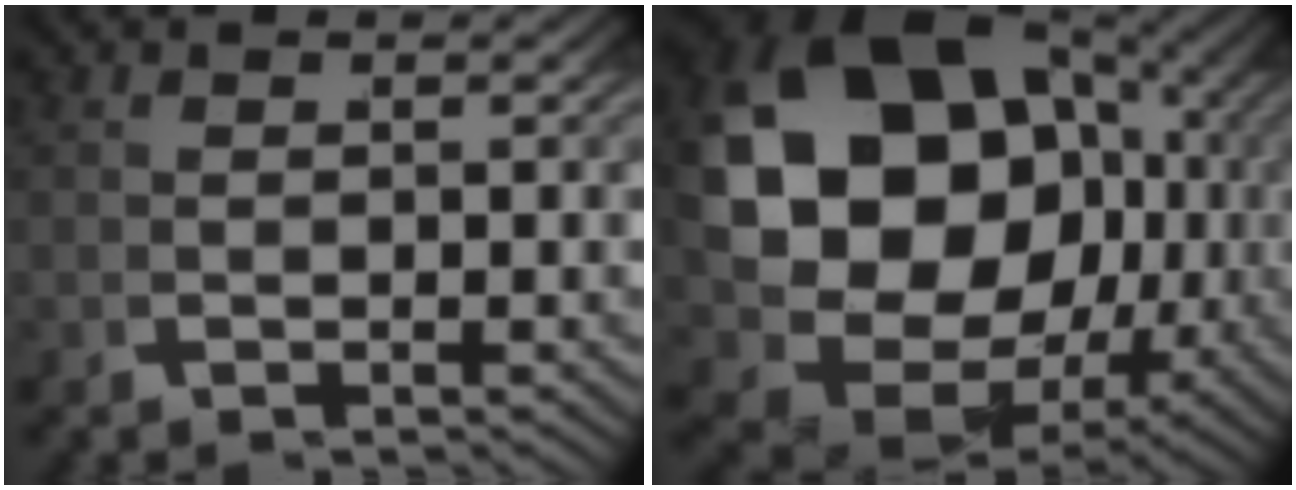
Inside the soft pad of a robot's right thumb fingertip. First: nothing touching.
{"total": 24.7, "force": [0.3, 18.1, 16.9], "torque": [-0.355, -0.055, 0.023]}